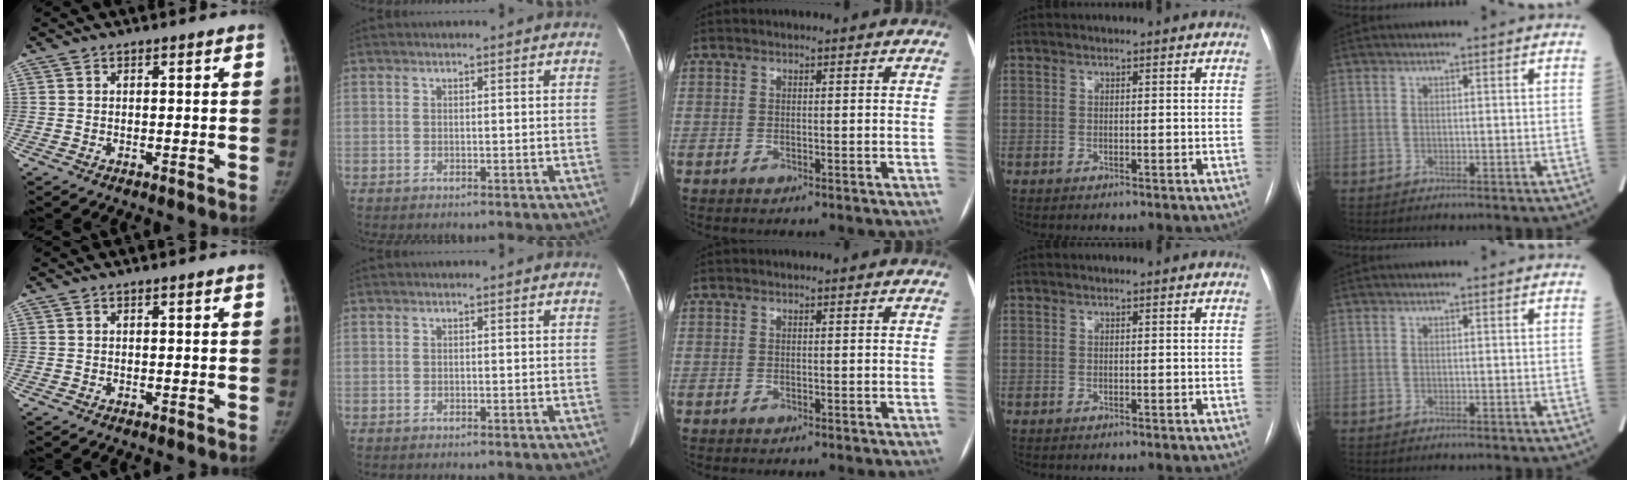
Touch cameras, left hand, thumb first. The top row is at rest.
{}